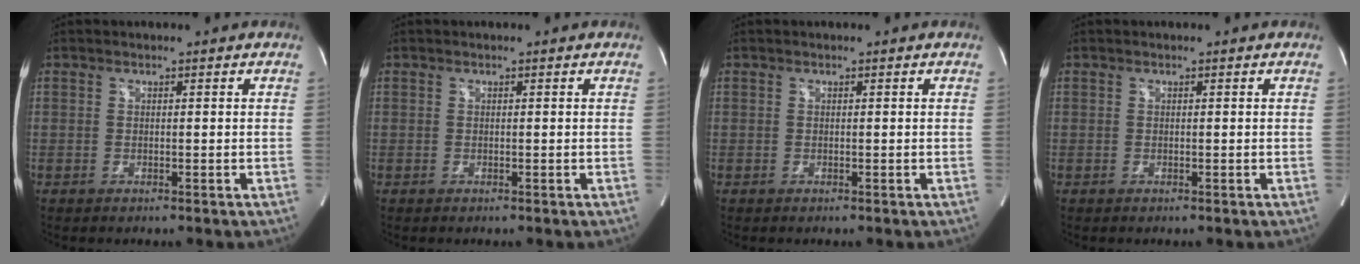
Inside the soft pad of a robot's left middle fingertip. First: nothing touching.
{"total": 0.0}
{"total": 0.0}
{"total": 0.0}